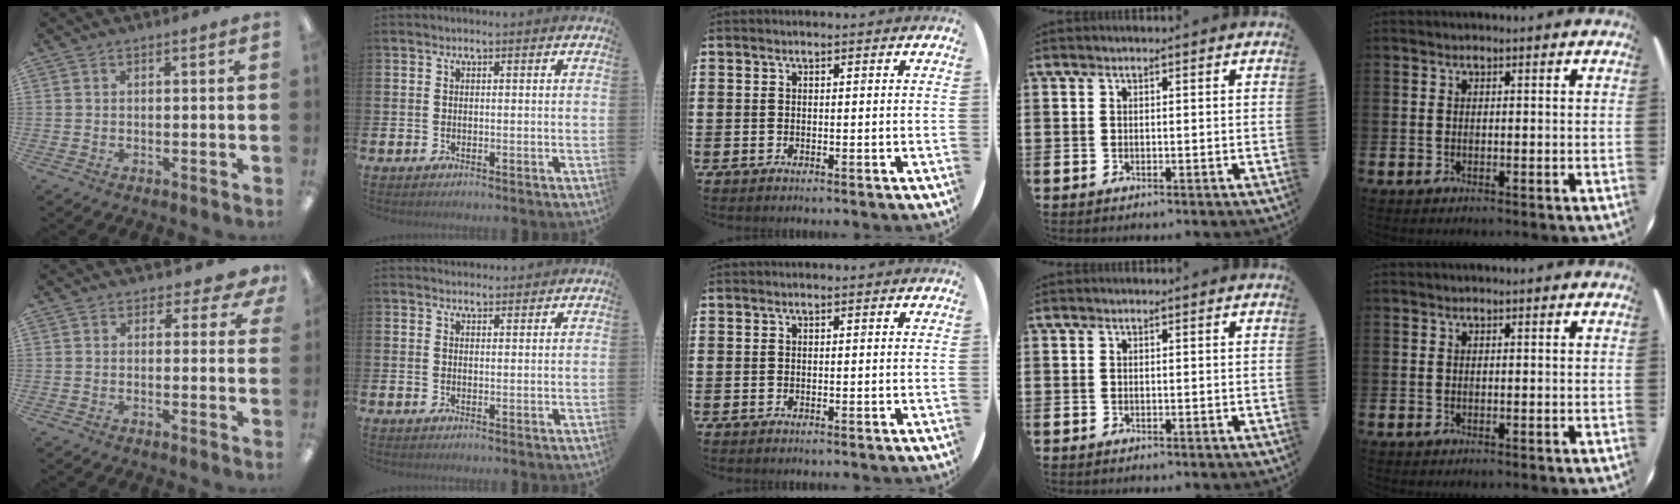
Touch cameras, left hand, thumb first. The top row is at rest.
{"thumb": {"total": 3.1, "force": [1.8, 2.1, 1.3], "torque": [-0.005, -0.009, 0.029]}, "index": {"total": 2.2, "force": [2.1, 0.6, 0.0], "torque": [0.006, -0.010, 0.037]}}